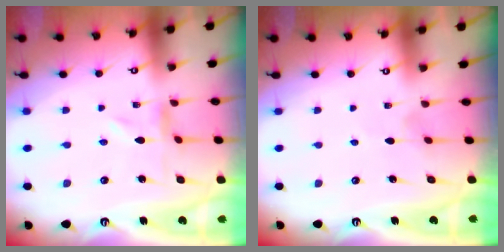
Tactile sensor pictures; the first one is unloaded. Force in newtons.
{"total": 2.2, "press": 2.2, "slide": 0.3}